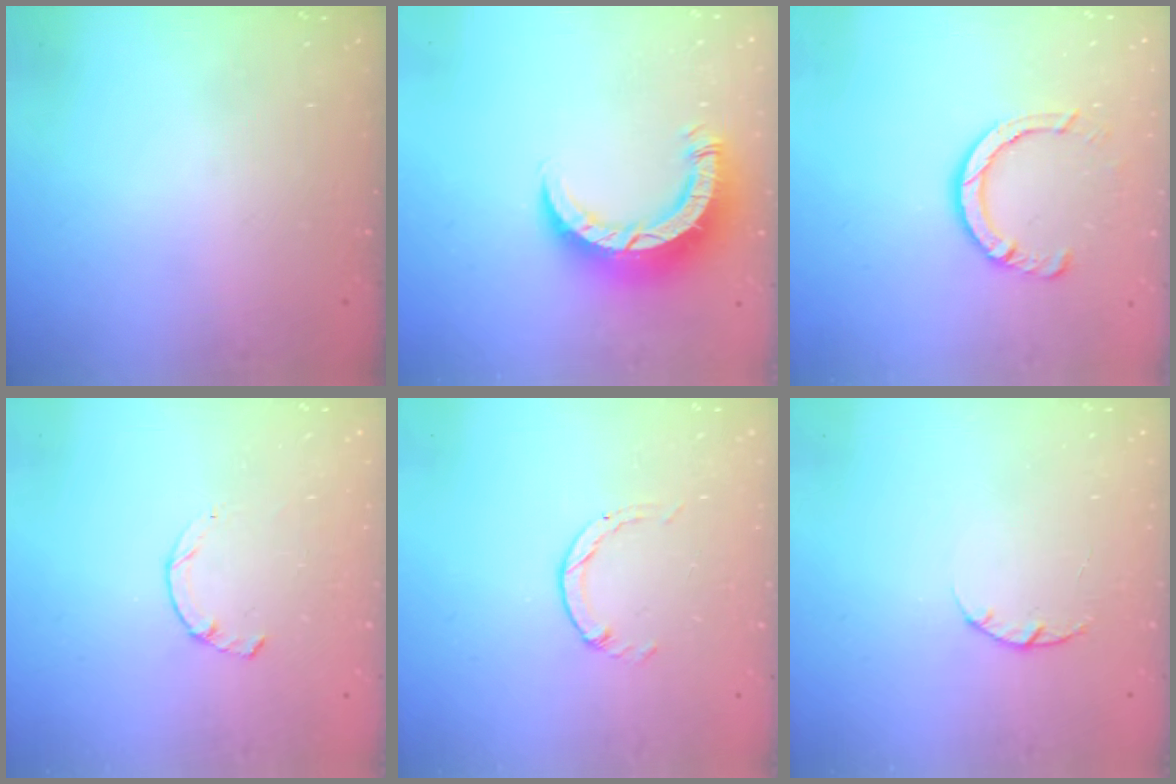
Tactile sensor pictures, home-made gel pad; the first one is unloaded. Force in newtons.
{"total": 8.3, "press": 8.2, "slide": 0.8}
{"total": 6.4, "press": 6.4, "slide": 0.7}
{"total": 1.7, "press": 1.6, "slide": 0.4}
{"total": 0.0}
{"total": 2.0, "press": 1.9, "slide": 0.4}